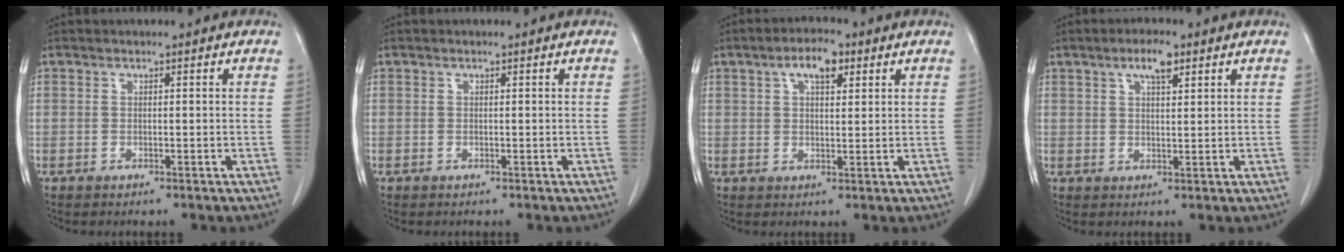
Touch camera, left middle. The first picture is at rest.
{"total": 0.0}
{"total": 5.2, "force": [2.6, 2.1, 4.0], "torque": [-0.072, 0.011, 0.041]}
{"total": 4.2, "force": [2.5, 1.2, 3.3], "torque": [-0.061, 0.005, 0.042]}